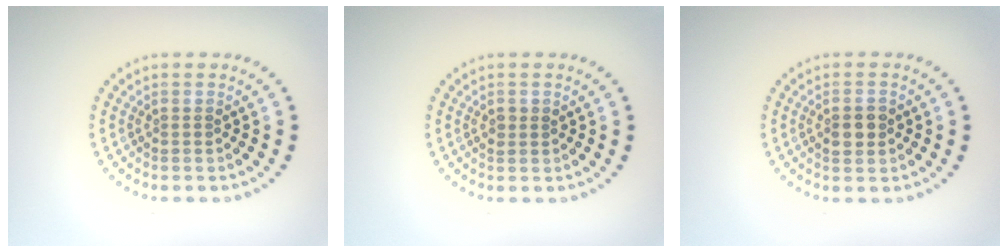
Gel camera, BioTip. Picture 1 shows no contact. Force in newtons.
{"total": 1.0, "press": 1.0, "slide": 0.0}
{"total": 2.4, "press": 2.4, "slide": 0.0}